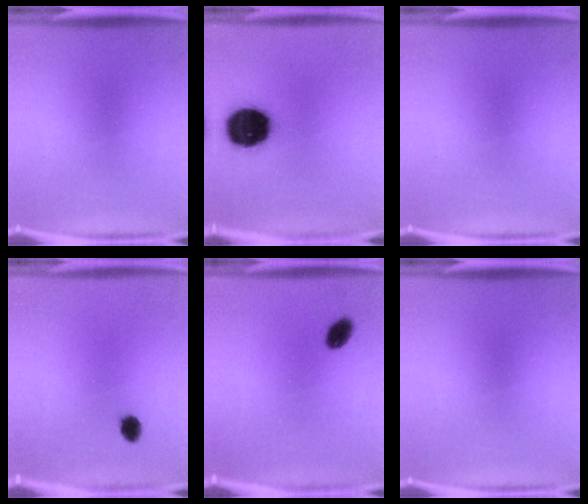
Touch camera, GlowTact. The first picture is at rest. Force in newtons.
{"total": 18.1}
{"total": 0.0}
{"total": 2.5}
{"total": 3.6}
{"total": 0.0}